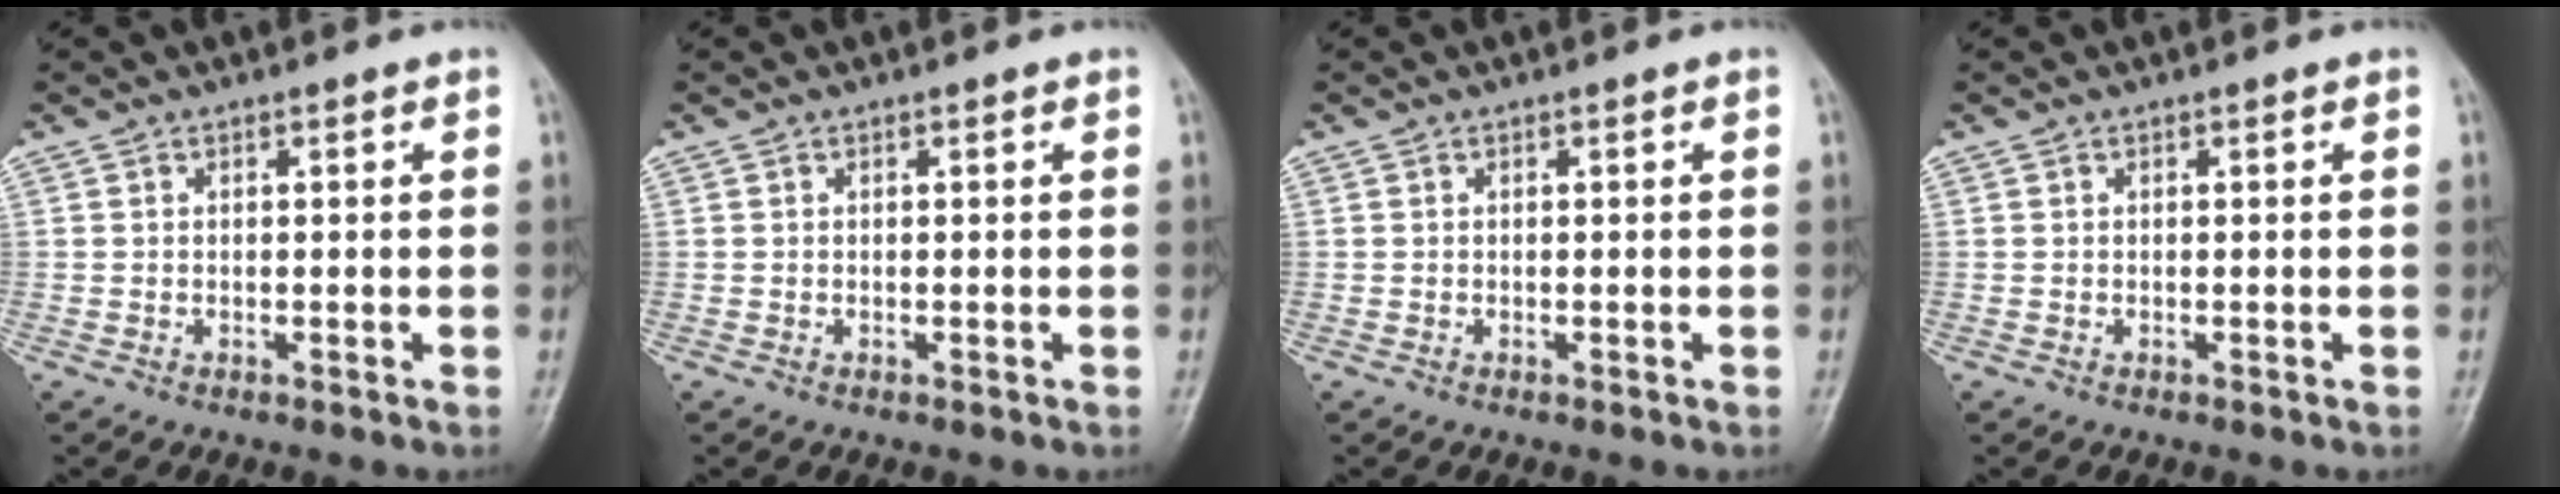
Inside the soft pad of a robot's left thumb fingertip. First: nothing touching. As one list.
[{"total": 0.0}, {"total": 0.0}, {"total": 0.0}]